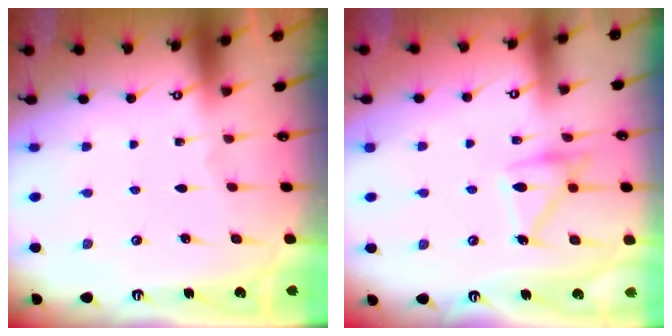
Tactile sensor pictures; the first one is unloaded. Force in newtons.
{"total": 14.8, "press": 14.8, "slide": 0.9}